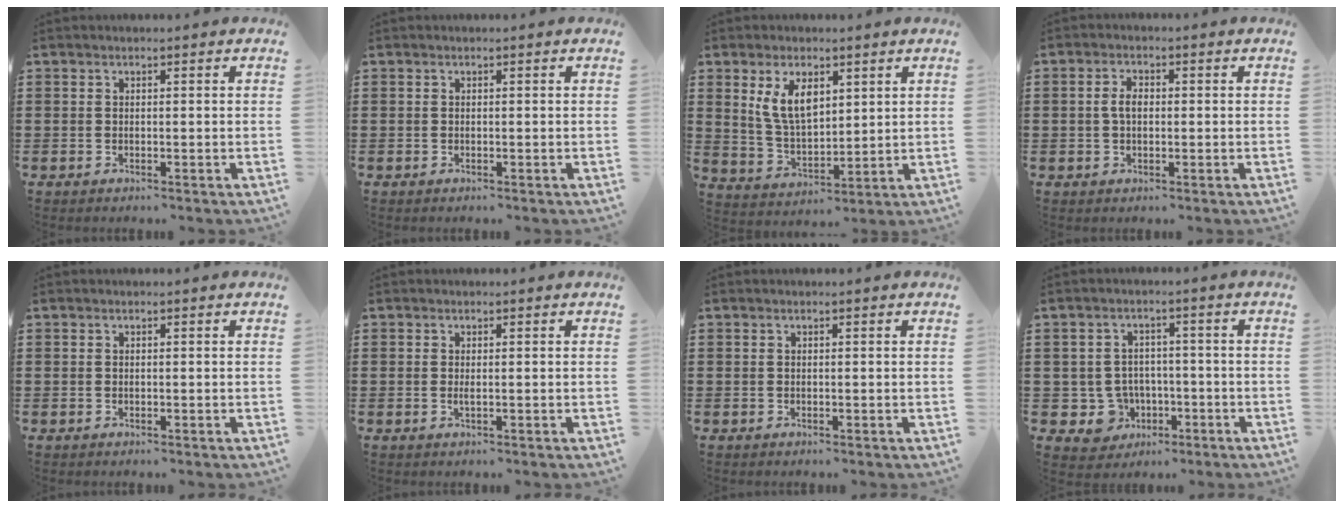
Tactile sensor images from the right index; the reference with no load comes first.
{"total": 0.0}
{"total": 6.9, "force": [3.2, 3.3, 5.2], "torque": [-0.119, 0.004, 0.056]}
{"total": 2.6, "force": [0.1, 1.2, 2.2], "torque": [-0.044, 0.006, 0.001]}
{"total": 0.0}
{"total": 0.7, "force": [0.0, 0.0, 0.7], "torque": [-0.014, -0.003, 0.000]}
{"total": 0.0}
{"total": 5.9, "force": [-1.6, 5.3, 2.0], "torque": [-0.070, 0.007, -0.030]}